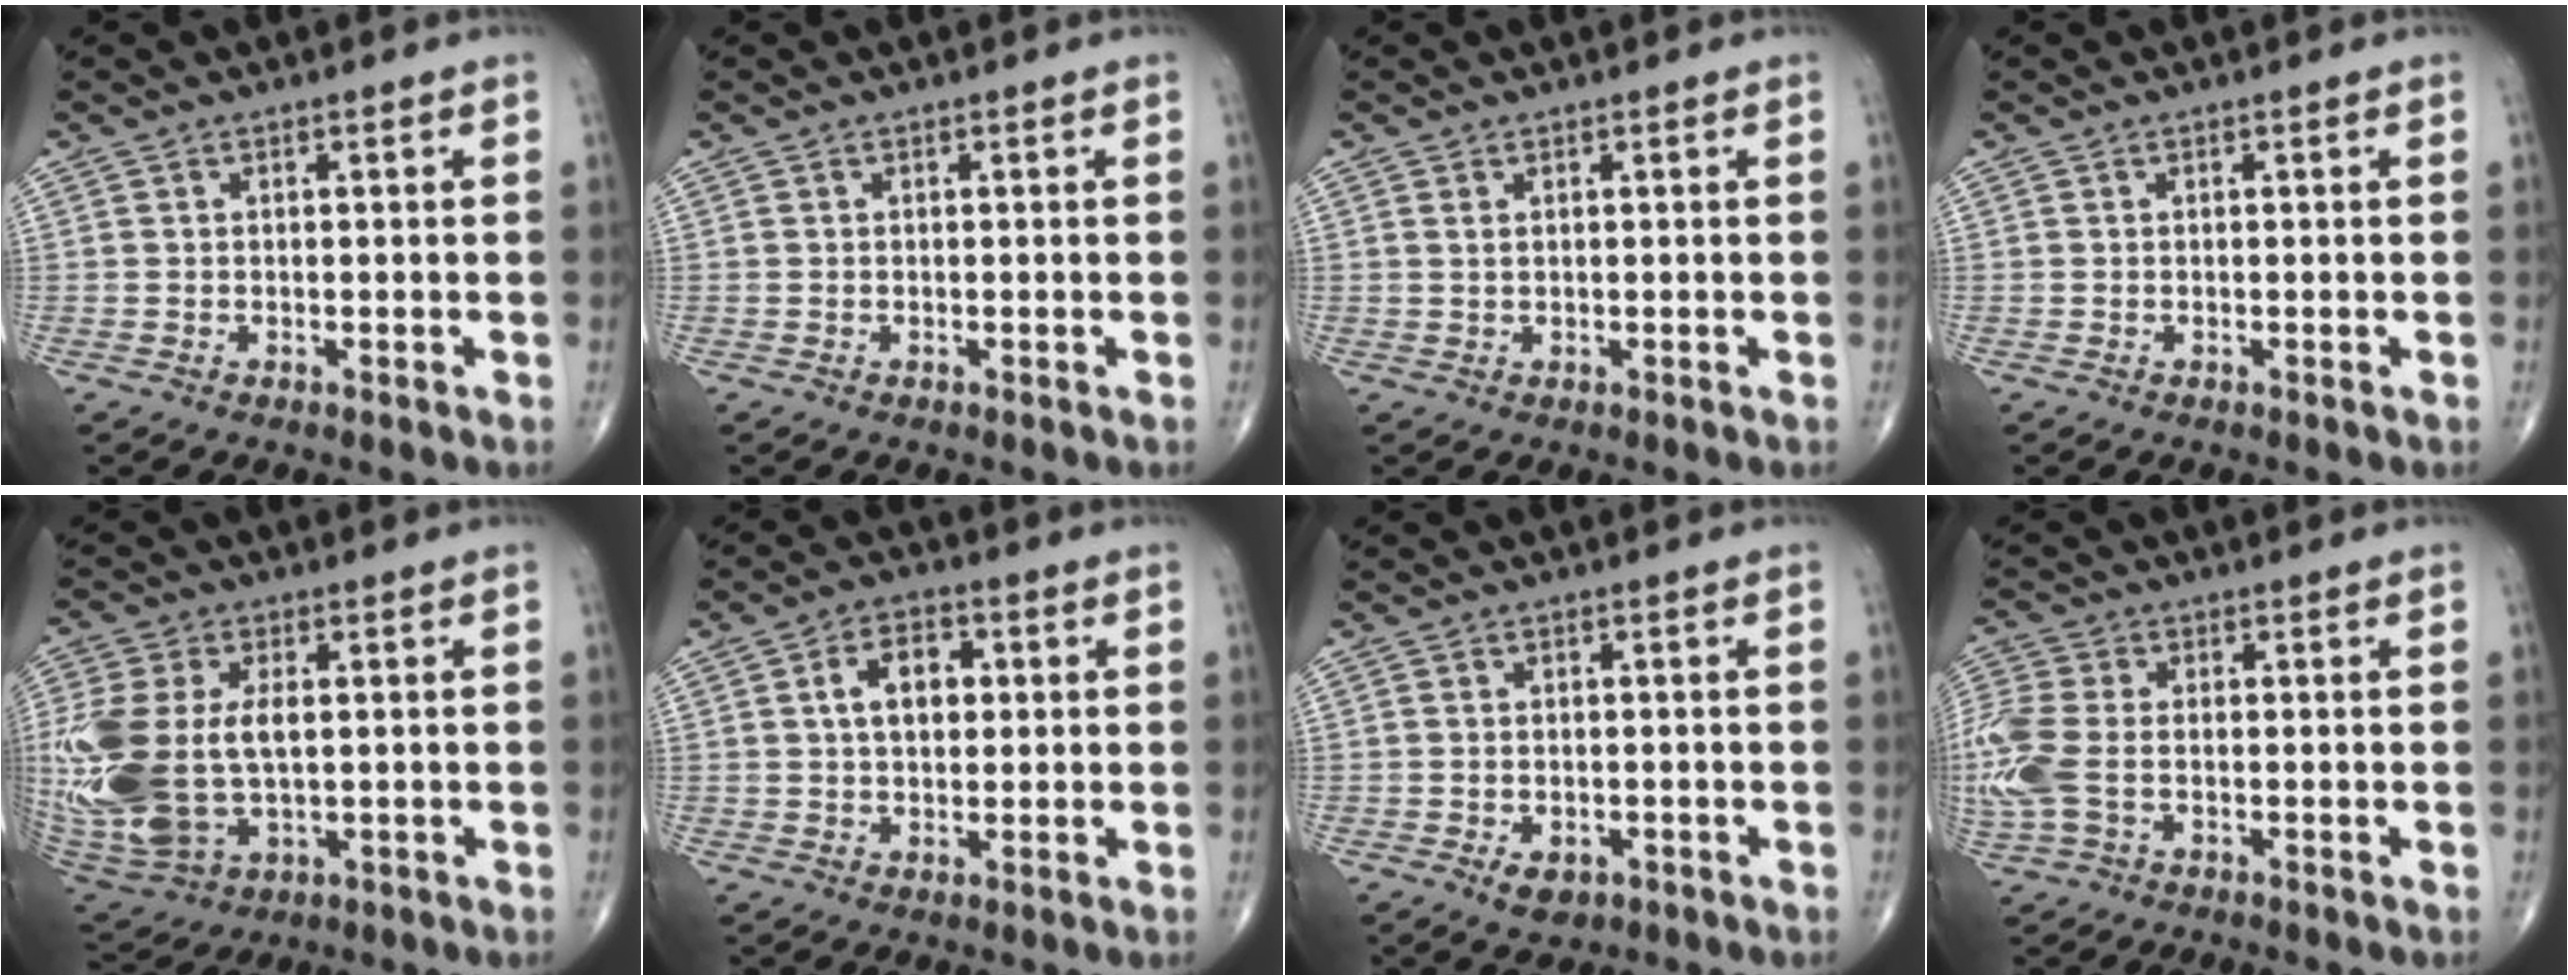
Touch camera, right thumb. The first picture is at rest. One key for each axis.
{"total": 0.0}
{"total": 0.9, "fx": 0.5, "fy": 0.5, "fz": 0.6, "tx": -0.013, "ty": 0.002, "tz": 0.012}
{"total": 0.0}
{"total": 22.4, "fx": 0.3, "fy": 13.4, "fz": 17.9, "tx": -0.433, "ty": -0.015, "tz": 0.026}
{"total": 7.2, "fx": 1.4, "fy": 4.7, "fz": 5.3, "tx": -0.072, "ty": 0.011, "tz": 0.018}
{"total": 3.3, "fx": -1.5, "fy": 2.1, "fz": 2.1, "tx": -0.024, "ty": 0.002, "tz": -0.017}
{"total": 10.8, "fx": -1.5, "fy": 6.7, "fz": 8.3, "tx": -0.233, "ty": 0.010, "tz": -0.029}